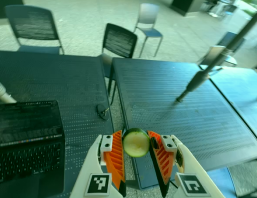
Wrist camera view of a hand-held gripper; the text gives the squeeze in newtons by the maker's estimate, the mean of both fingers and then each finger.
{"total": 8.1, "left": 7.8, "right": 8.4}